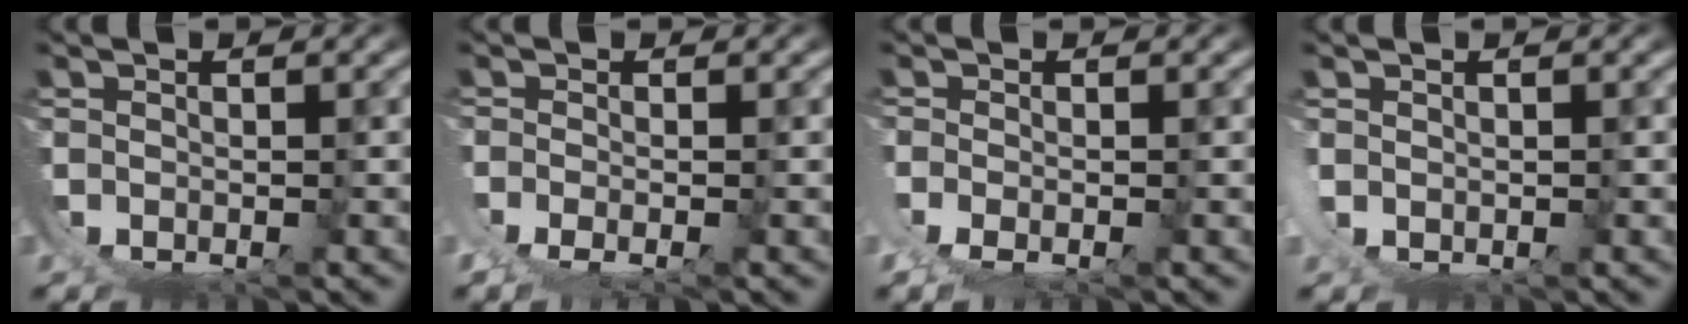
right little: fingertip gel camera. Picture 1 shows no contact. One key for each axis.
{"total": 2.0, "fx": 0.0, "fy": -1.7, "fz": 1.0, "tx": -0.014, "ty": -0.001, "tz": 0.006}
{"total": 1.5, "fx": 0.1, "fy": -1.2, "fz": 1.0, "tx": -0.016, "ty": -0.004, "tz": 0.008}
{"total": 1.5, "fx": 1.4, "fy": -0.6, "fz": 0.1, "tx": -0.011, "ty": 0.007, "tz": 0.024}